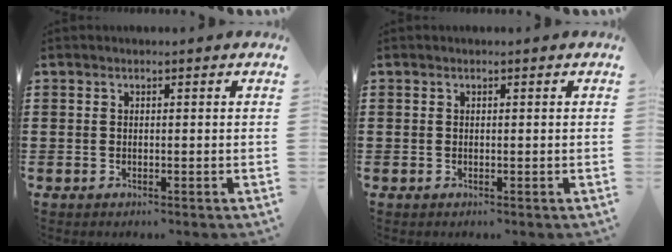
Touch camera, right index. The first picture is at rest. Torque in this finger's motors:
{"motor_torque": [-0.05, 0.84, 0.00, 0.00]}